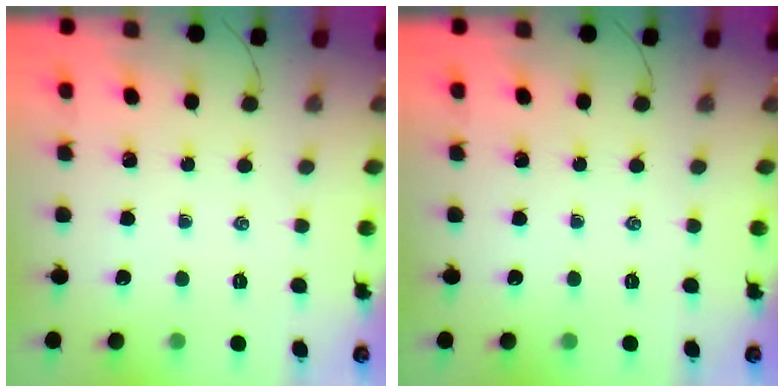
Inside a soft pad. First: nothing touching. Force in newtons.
{"total": 0.0}